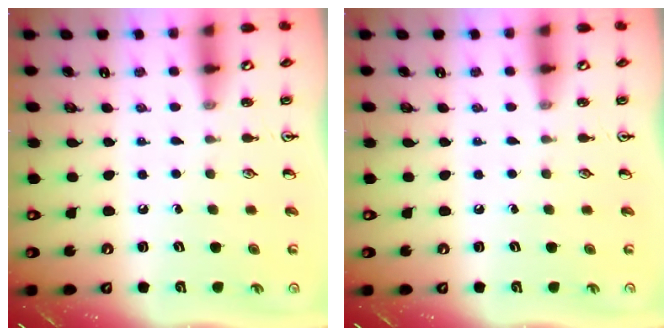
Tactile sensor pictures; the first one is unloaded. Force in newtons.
{"total": 0.0}